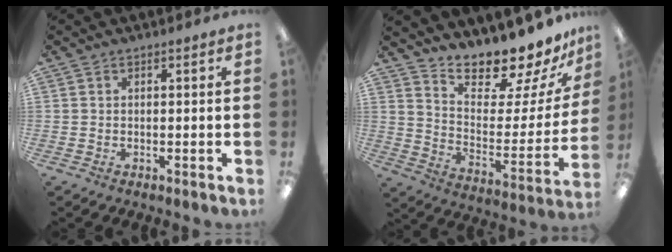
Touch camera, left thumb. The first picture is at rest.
{"total": 14.2, "force": [13.5, 2.7, 3.5], "torque": [-0.061, -0.128, 0.230]}